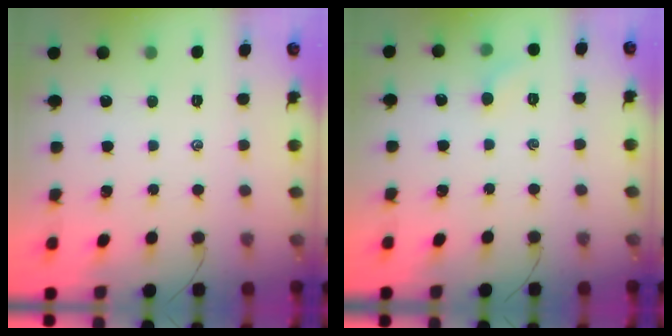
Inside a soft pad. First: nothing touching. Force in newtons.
{"total": 4.4, "press": 4.2, "slide": 1.3}